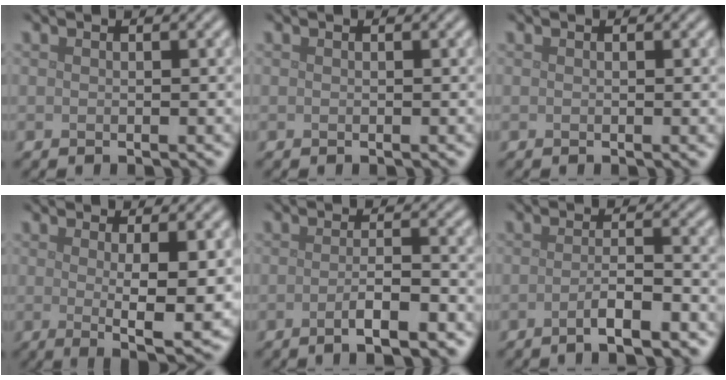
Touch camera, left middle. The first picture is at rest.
{"total": 0.0}
{"total": 0.6, "force": [0.0, 0.1, 0.5], "torque": [-0.003, 0.000, -0.001]}
{"total": 6.2, "force": [-0.1, 1.2, 6.1], "torque": [-0.094, -0.014, 0.005]}
{"total": 3.5, "force": [-1.7, 0.8, 2.9], "torque": [-0.046, 0.003, -0.033]}
{"total": 3.4, "force": [-1.9, 0.7, 2.7], "torque": [-0.042, 0.005, -0.040]}